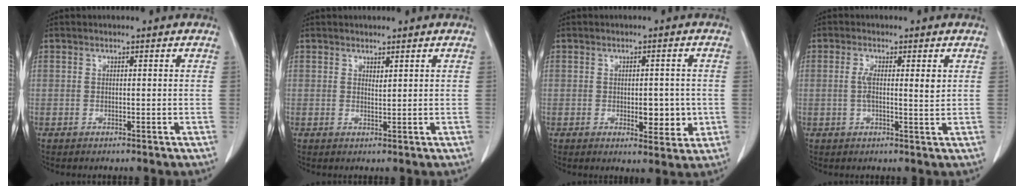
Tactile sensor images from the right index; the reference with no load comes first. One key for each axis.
{"total": 0.8, "fx": 0.6, "fy": 0.1, "fz": 0.4, "tx": -0.008, "ty": -0.008, "tz": 0.012}
{"total": 4.9, "fx": -0.7, "fy": 2.4, "fz": 4.2, "tx": -0.048, "ty": -0.004, "tz": -0.002}
{"total": 4.2, "fx": 0.8, "fy": 1.0, "fz": 4.0, "tx": -0.072, "ty": 0.001, "tz": 0.010}